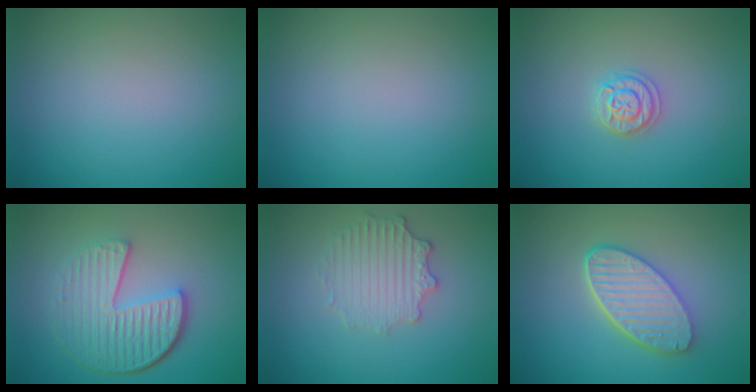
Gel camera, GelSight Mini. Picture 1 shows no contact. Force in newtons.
{"total": 0.0}
{"total": 2.0, "press": 1.9, "slide": 0.3}
{"total": 6.1, "press": 4.3, "slide": 4.3}
{"total": 2.6, "press": 2.5, "slide": 0.9}
{"total": 5.7, "press": 4.4, "slide": 3.6}